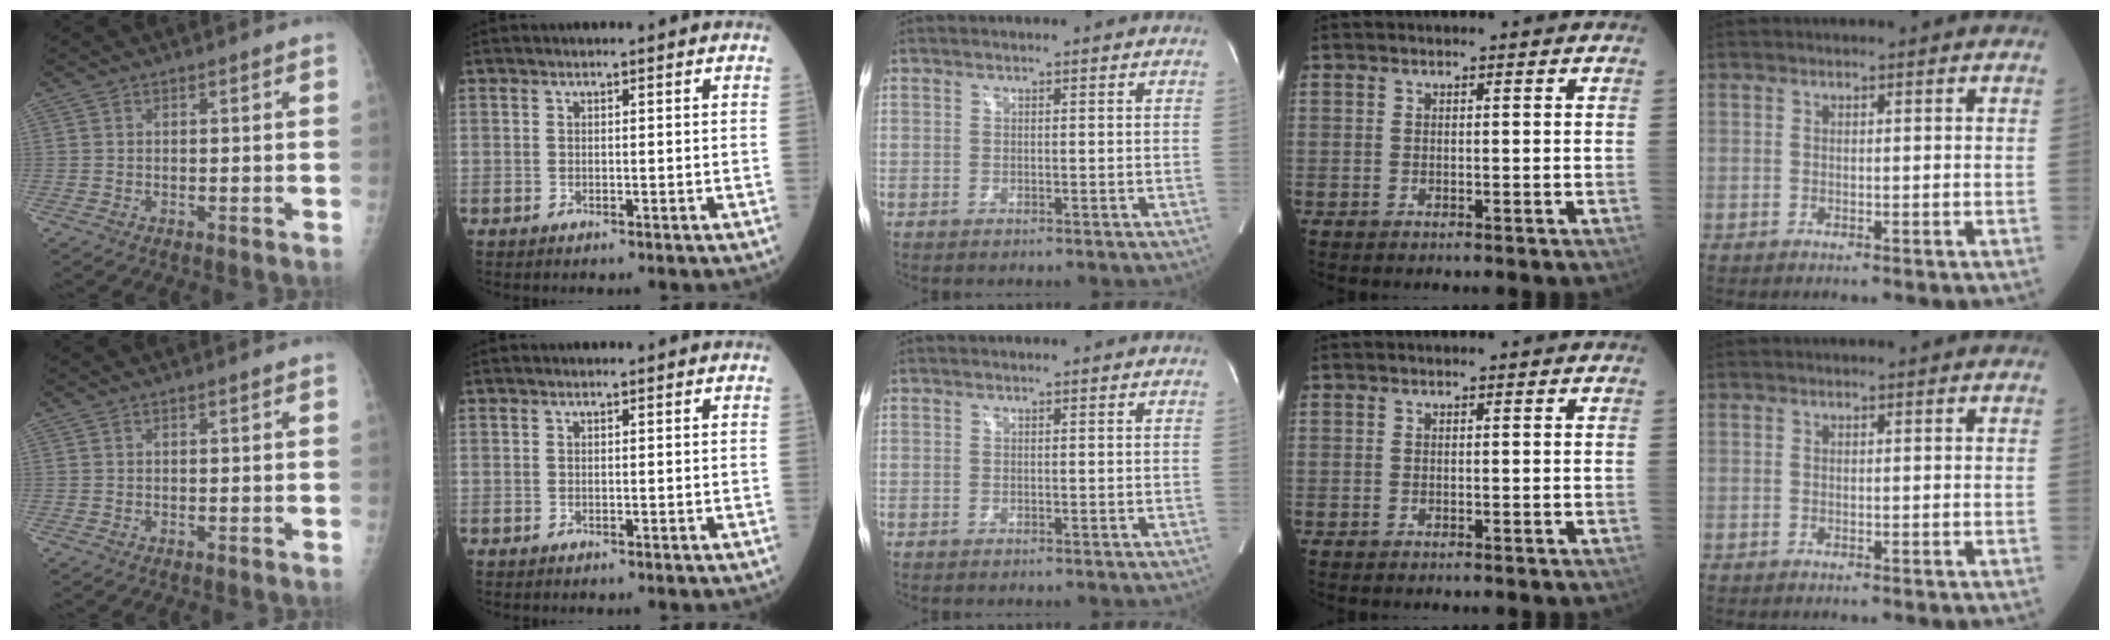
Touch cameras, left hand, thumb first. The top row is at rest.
{}